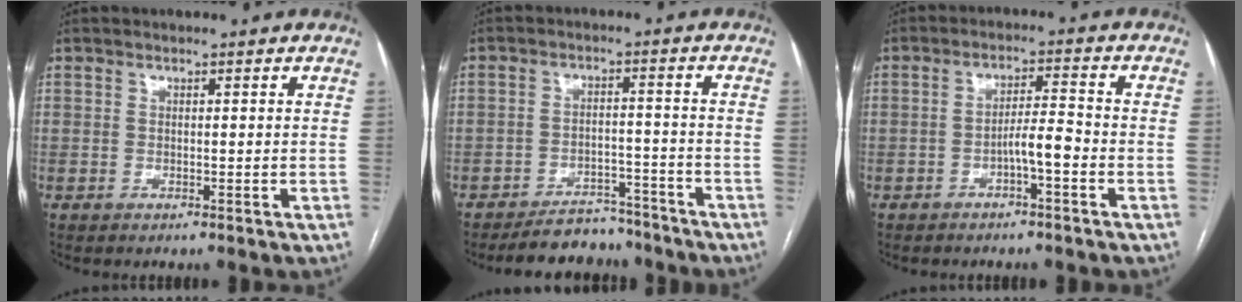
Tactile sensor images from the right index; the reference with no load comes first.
{"total": 8.0, "force": [-7.4, 3.0, 1.1], "torque": [-0.007, 0.014, -0.111]}
{"total": 4.2, "force": [-1.9, 0.4, 3.7], "torque": [-0.061, 0.009, -0.032]}